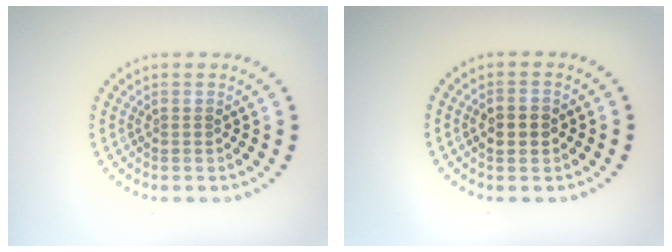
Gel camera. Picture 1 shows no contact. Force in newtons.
{"total": 2.7, "press": 2.7, "slide": 0.2}